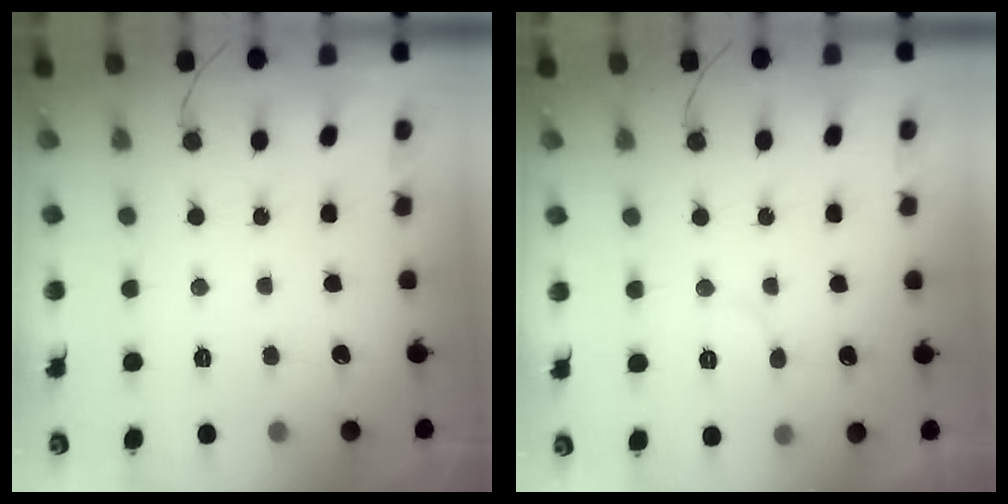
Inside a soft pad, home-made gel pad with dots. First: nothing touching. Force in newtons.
{"total": 6.0, "press": 6.0, "slide": 0.7}